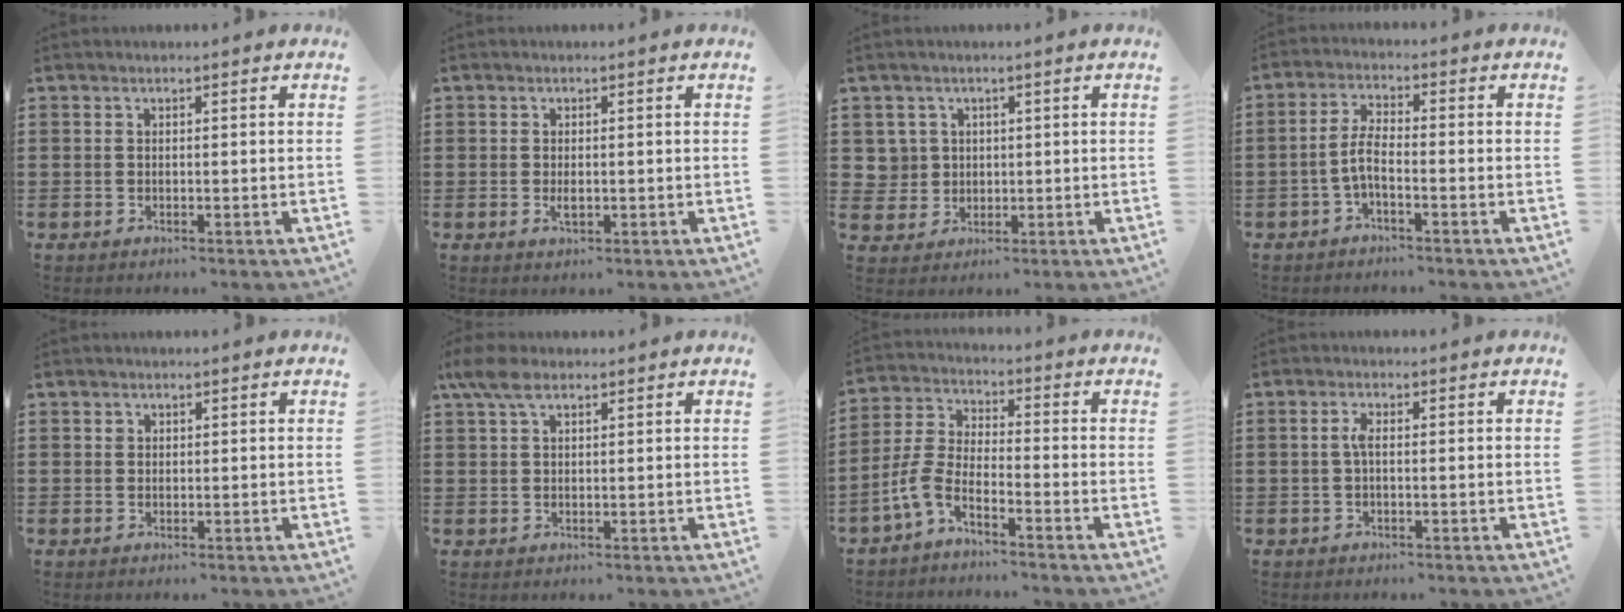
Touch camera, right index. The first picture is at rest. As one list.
[{"total": 1.6, "force": [-0.3, 0.6, 1.5], "torque": [-0.028, -0.002, -0.006]}, {"total": 3.4, "force": [0.8, 3.3, 0.4], "torque": [-0.026, 0.010, 0.014]}, {"total": 4.2, "force": [-1.8, 1.0, 3.7], "torque": [-0.086, -0.003, -0.041]}, {"total": 0.7, "force": [0.3, 0.7, 0.2], "torque": [-0.005, 0.004, 0.006]}, {"total": 4.7, "force": [2.5, 2.3, 3.2], "torque": [-0.080, 0.007, 0.044]}, {"total": 4.9, "force": [-4.0, 0.8, 2.7], "torque": [-0.088, -0.015, -0.087]}, {"total": 2.0, "force": [-0.2, 0.5, 1.9], "torque": [-0.045, 0.000, -0.008]}]